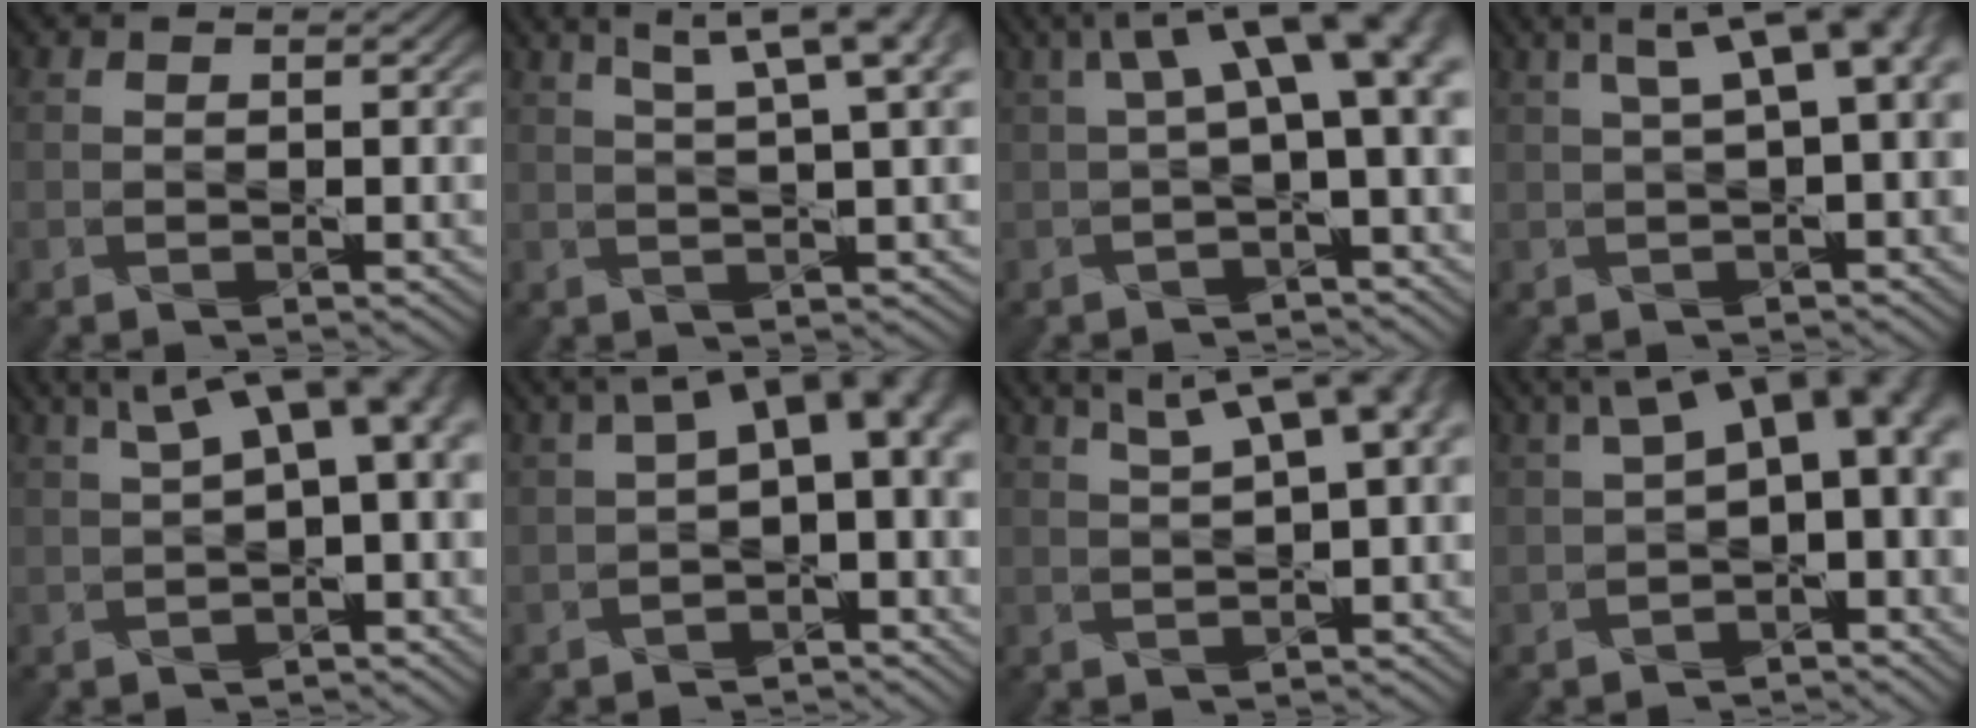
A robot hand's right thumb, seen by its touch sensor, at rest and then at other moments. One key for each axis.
{"total": 9.6, "fx": 5.2, "fy": 2.3, "fz": 7.7, "tx": -0.096, "ty": 0.032, "tz": 0.064}
{"total": 10.0, "fx": 2.3, "fy": 3.8, "fz": 9.0, "tx": -0.136, "ty": 0.013, "tz": 0.041}
{"total": 7.9, "fx": 2.3, "fy": 2.7, "fz": 7.1, "tx": -0.088, "ty": 0.023, "tz": 0.037}
{"total": 9.1, "fx": 2.9, "fy": 3.4, "fz": 8.0, "tx": -0.116, "ty": 0.017, "tz": 0.048}
{"total": 10.1, "fx": 1.2, "fy": 5.2, "fz": 8.5, "tx": -0.119, "ty": -0.001, "tz": 0.027}
{"total": 9.2, "fx": 3.9, "fy": 3.2, "fz": 7.6, "tx": -0.106, "ty": 0.026, "tz": 0.055}
{"total": 11.0, "fx": 1.7, "fy": 5.5, "fz": 9.4, "tx": -0.131, "ty": 0.003, "tz": 0.037}